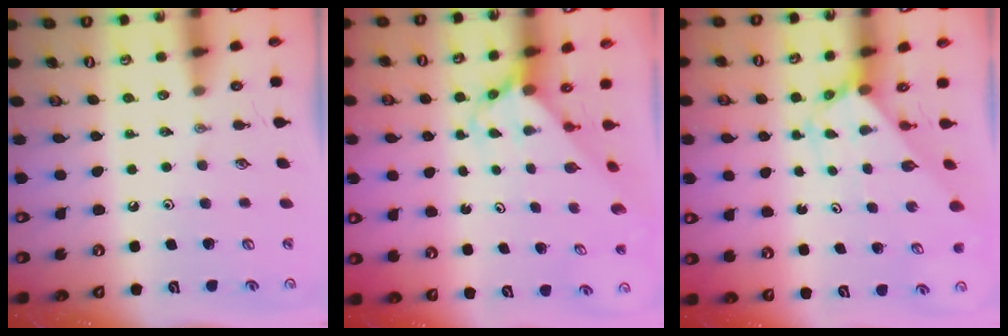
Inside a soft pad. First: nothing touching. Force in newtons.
{"total": 3.6, "press": 3.6, "slide": 0.4}
{"total": 2.5, "press": 2.5, "slide": 0.2}